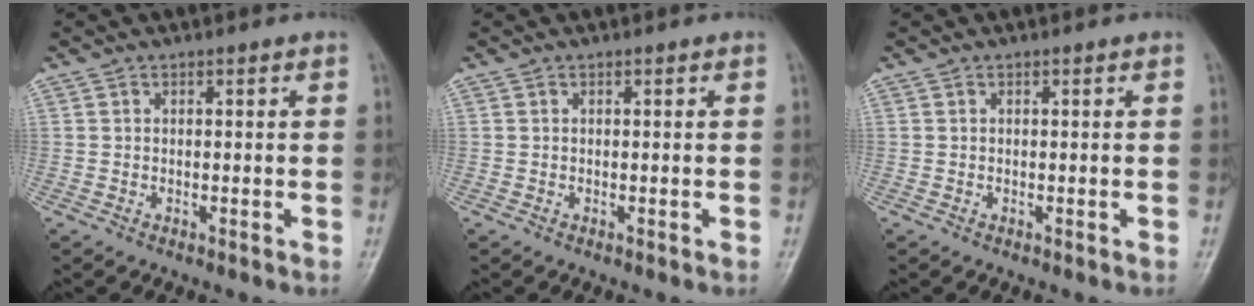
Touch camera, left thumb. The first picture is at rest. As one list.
[{"total": 0.0}, {"total": 0.0}]